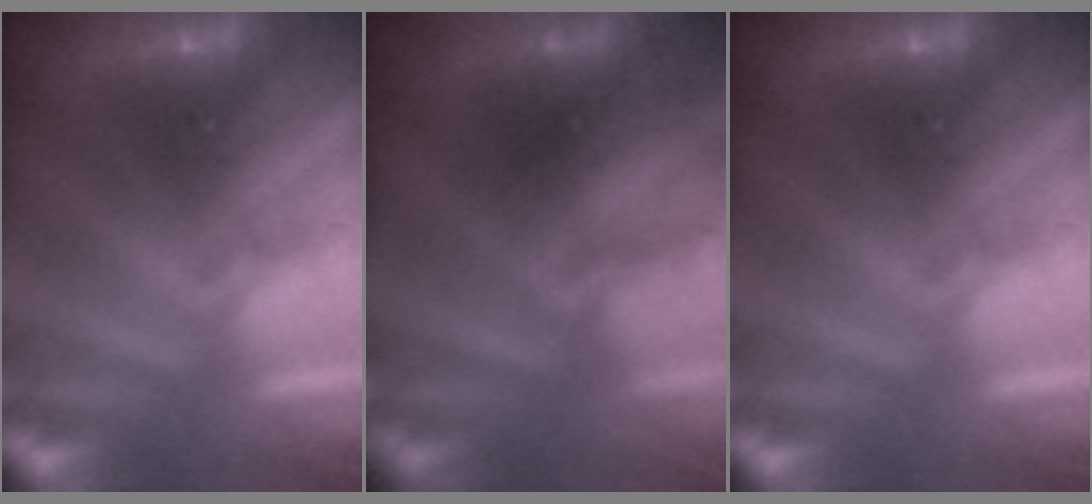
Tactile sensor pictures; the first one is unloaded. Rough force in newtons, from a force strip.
{"total": 2.1}
{"total": 0.0}